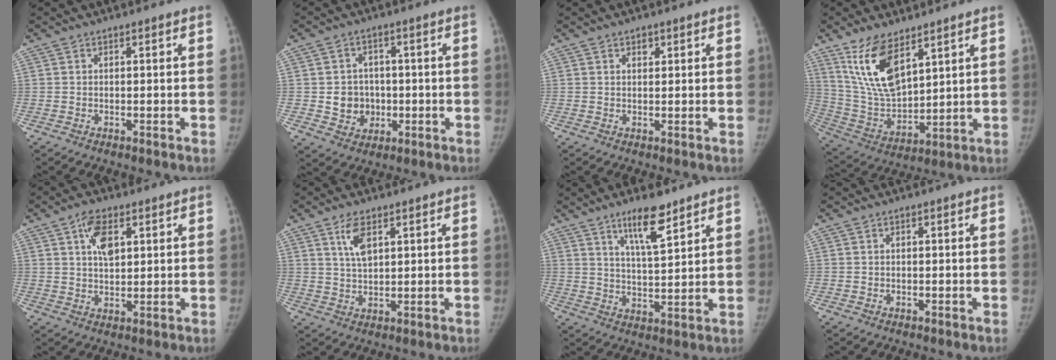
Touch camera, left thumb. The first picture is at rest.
{"total": 6.9, "force": [-0.6, 6.3, 2.7], "torque": [-0.013, 0.008, -0.003]}
{"total": 1.5, "force": [0.9, 0.9, 0.7], "torque": [-0.003, -0.003, 0.013]}
{"total": 14.4, "force": [8.4, 6.3, 9.8], "torque": [-0.167, -0.042, 0.180]}
{"total": 6.5, "force": [2.7, 3.4, 4.8], "torque": [-0.071, -0.009, 0.049]}
{"total": 5.2, "force": [2.6, 2.3, 3.8], "torque": [-0.070, -0.010, 0.054]}
{"total": 8.9, "force": [6.0, 2.0, 6.2], "torque": [-0.098, -0.040, 0.108]}
{"total": 0.0}